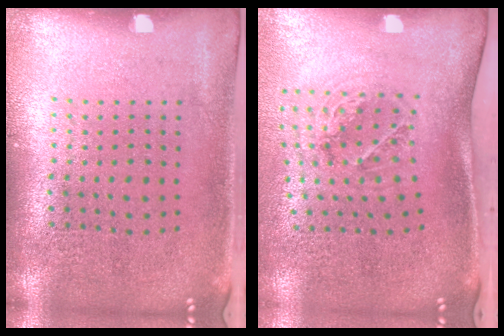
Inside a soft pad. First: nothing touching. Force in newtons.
{"total": 1.4, "press": 1.2, "slide": 0.8}